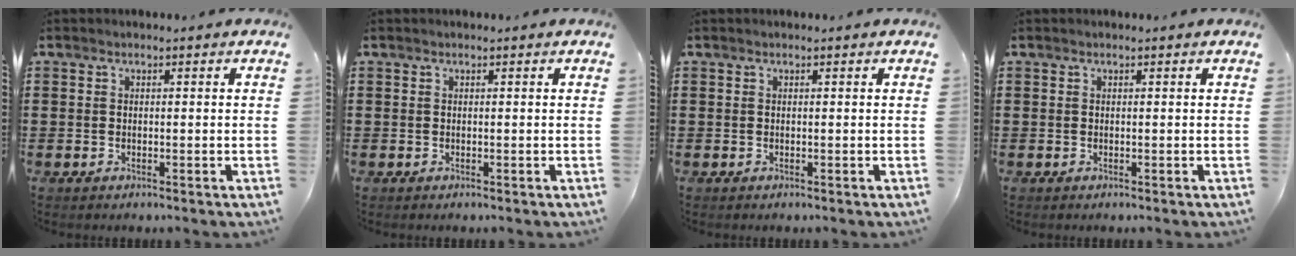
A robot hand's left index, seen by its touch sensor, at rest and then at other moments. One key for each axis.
{"total": 0.0}
{"total": 0.0}
{"total": 0.0}